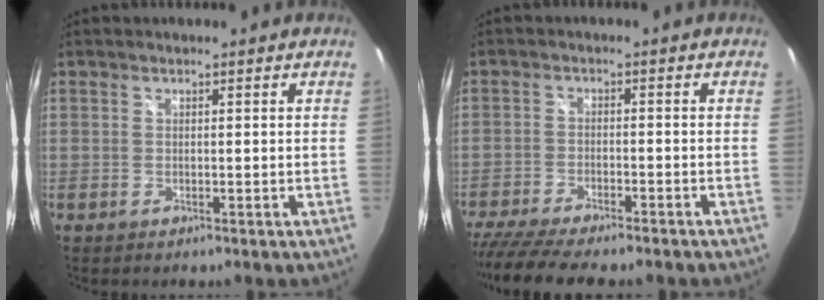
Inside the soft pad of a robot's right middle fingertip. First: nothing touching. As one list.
[{"total": 14.2, "force": [-12.1, 2.5, 7.1], "torque": [-0.152, -0.039, -0.193]}]